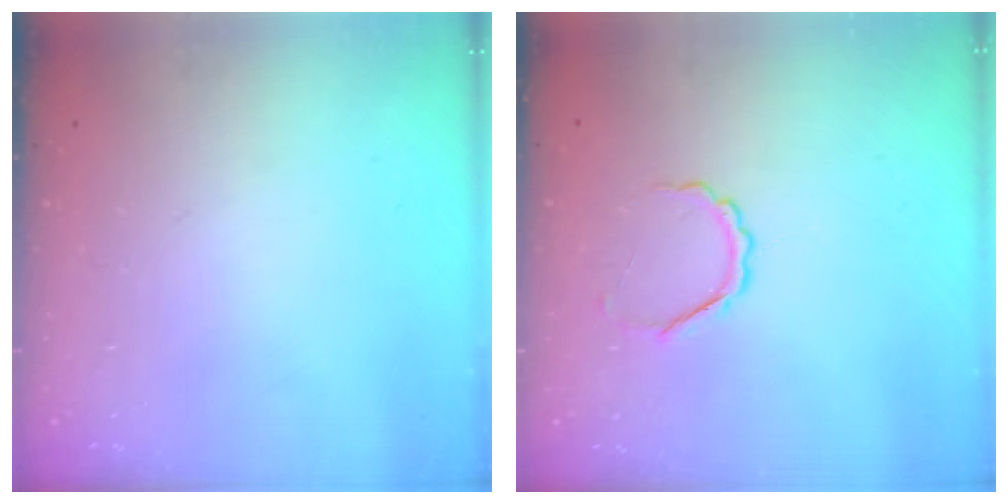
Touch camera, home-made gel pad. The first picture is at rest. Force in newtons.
{"total": 3.6, "press": 3.5, "slide": 0.6}